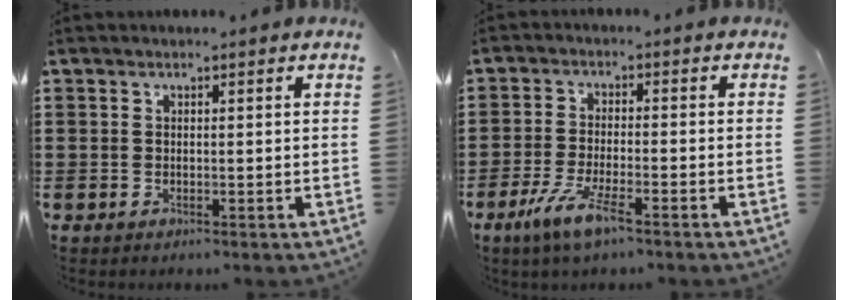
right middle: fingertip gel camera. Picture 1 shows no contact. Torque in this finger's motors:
{"motor_torque": [2.14, 0.00, 0.65, 0.19]}